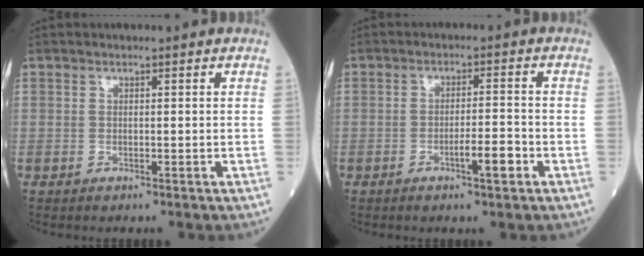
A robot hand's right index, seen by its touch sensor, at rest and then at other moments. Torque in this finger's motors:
{"motor_torque": [0.40, -0.26, 0.08, 0.07]}